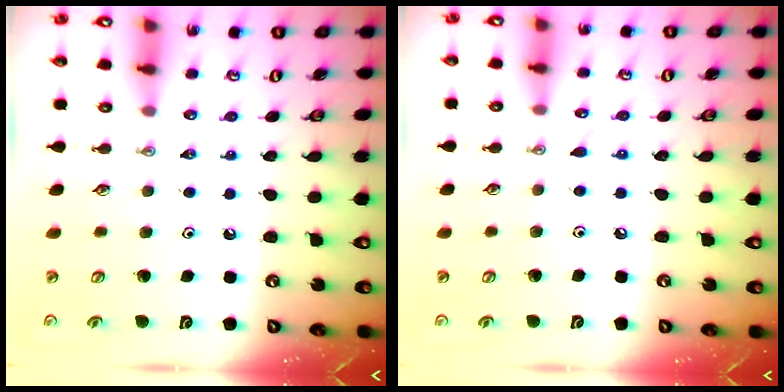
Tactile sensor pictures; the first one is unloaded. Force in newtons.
{"total": 5.1, "press": 5.1, "slide": 0.5}